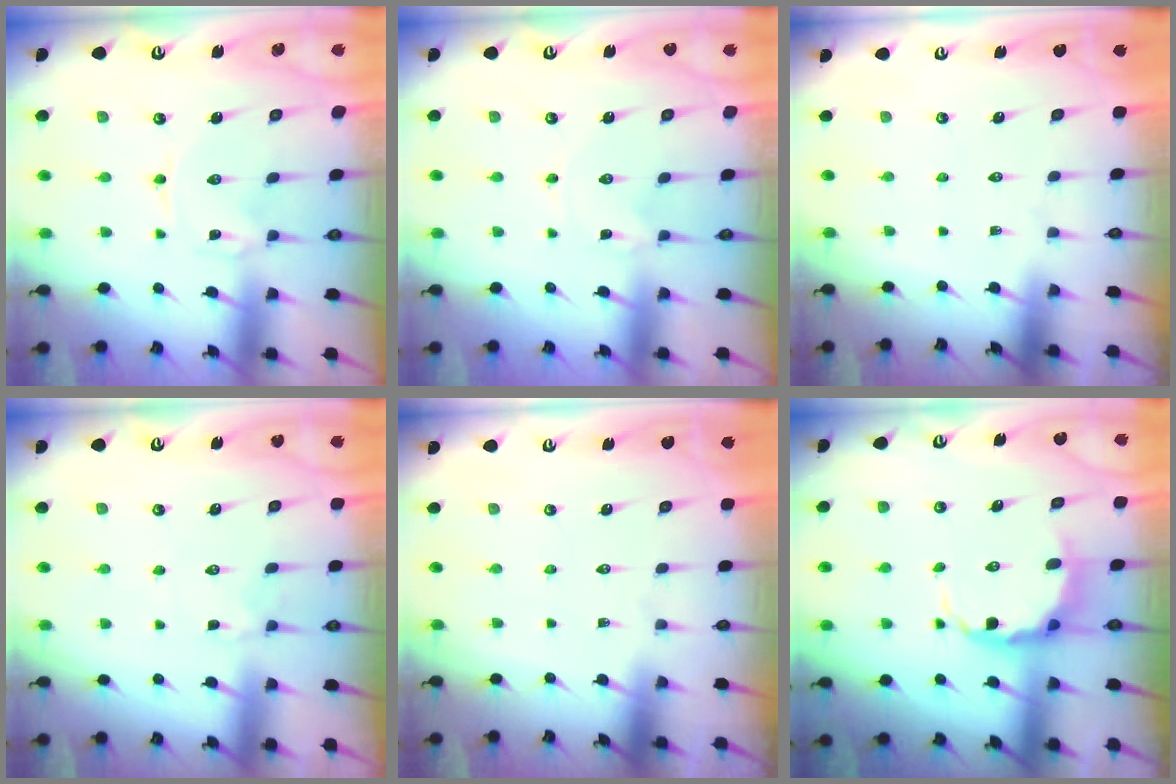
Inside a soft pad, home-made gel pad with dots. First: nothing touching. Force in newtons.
{"total": 0.0}
{"total": 0.0}
{"total": 3.1, "press": 3.0, "slide": 0.7}
{"total": 0.0}
{"total": 6.9, "press": 6.4, "slide": 2.6}